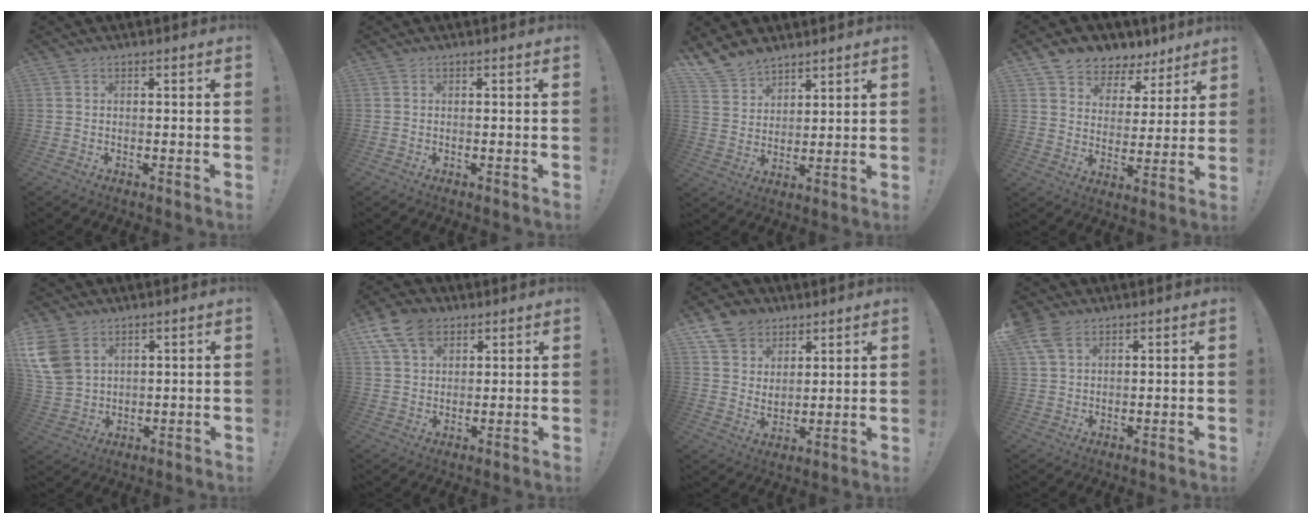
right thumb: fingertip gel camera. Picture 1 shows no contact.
{"total": 0.0}
{"total": 9.0, "force": [7.4, 4.7, 1.6], "torque": [-0.048, -0.049, 0.151]}
{"total": 6.8, "force": [4.8, 4.7, 0.7], "torque": [-0.013, -0.045, 0.095]}
{"total": 9.9, "force": [5.1, 6.6, 5.3], "torque": [-0.120, -0.019, 0.104]}
{"total": 11.3, "force": [6.3, 7.4, 5.8], "torque": [-0.101, -0.020, 0.124]}
{"total": 9.6, "force": [6.6, 6.7, 1.9], "torque": [-0.039, -0.047, 0.133]}
{"total": 6.9, "force": [4.1, 4.0, 3.9], "torque": [-0.074, -0.008, 0.081]}